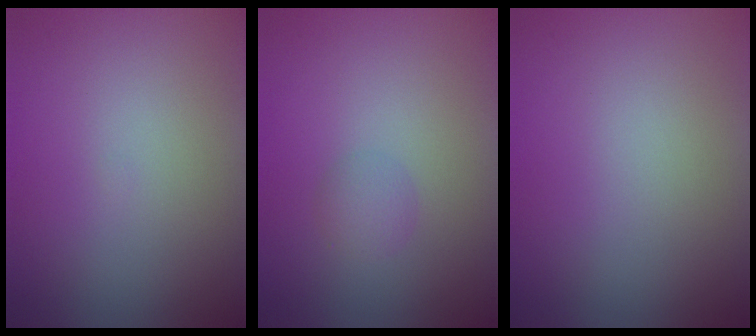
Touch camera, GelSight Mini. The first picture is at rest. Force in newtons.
{"total": 1.5, "press": 1.5, "slide": 0.1}
{"total": 0.0}